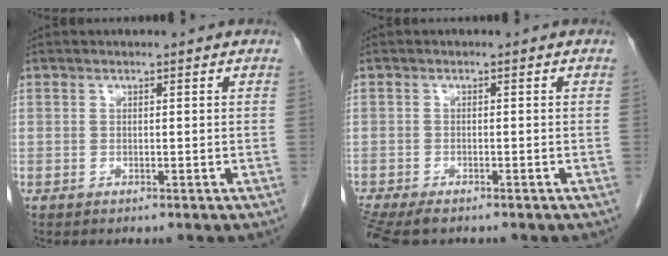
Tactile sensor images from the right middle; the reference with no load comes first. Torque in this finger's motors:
{"motor_torque": [0.51, -0.34, 0.08, 0.05]}